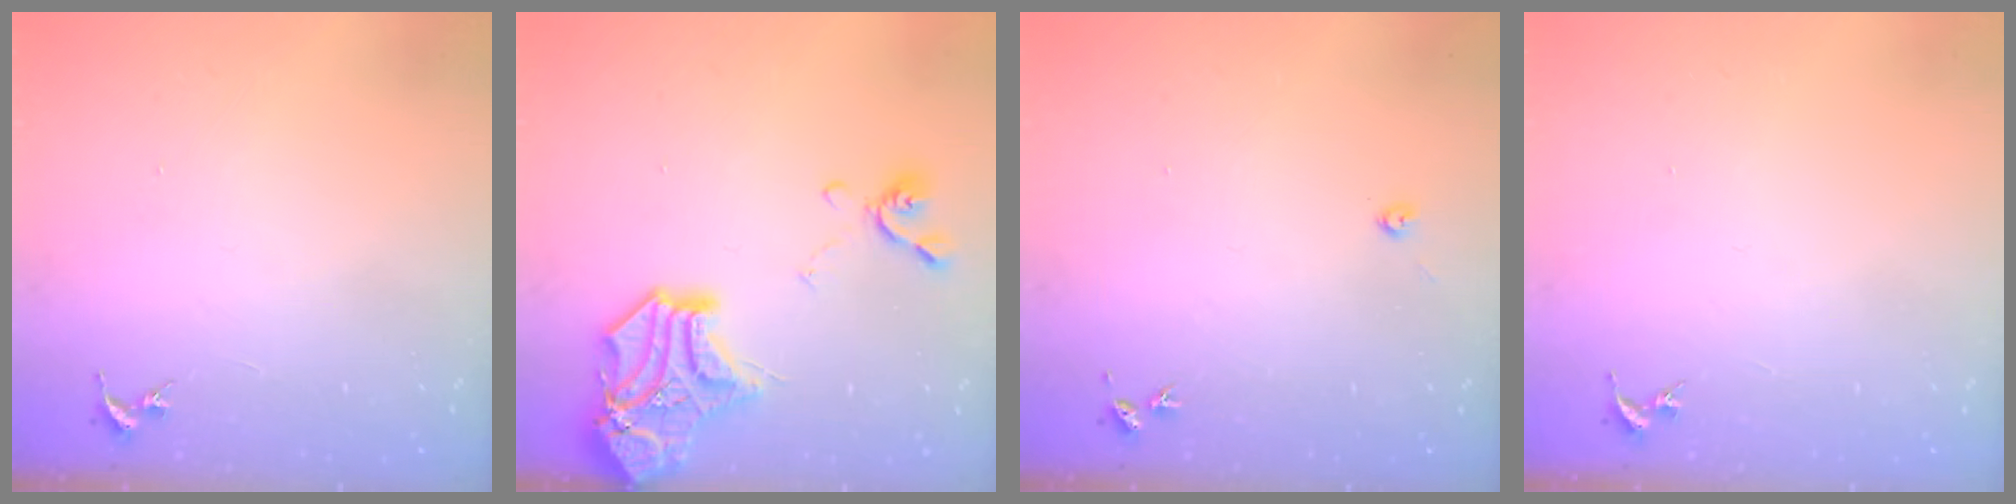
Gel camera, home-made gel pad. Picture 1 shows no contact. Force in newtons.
{"total": 17.6, "press": 17.6, "slide": 1.5}
{"total": 2.2, "press": 2.2, "slide": 0.3}
{"total": 0.0}